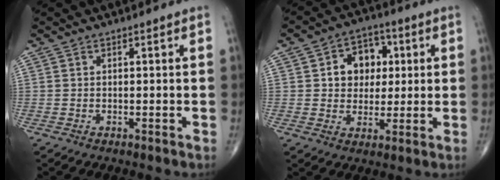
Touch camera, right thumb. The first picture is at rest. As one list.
[{"total": 9.5, "force": [2.0, 7.6, 5.5], "torque": [-0.032, 0.007, 0.027]}]